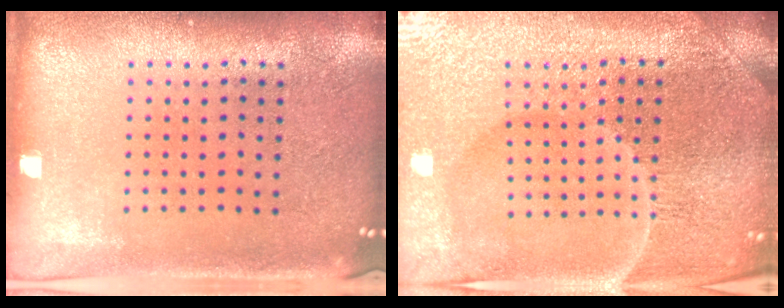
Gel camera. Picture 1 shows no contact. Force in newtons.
{"total": 5.6, "press": 5.2, "slide": 2.1}